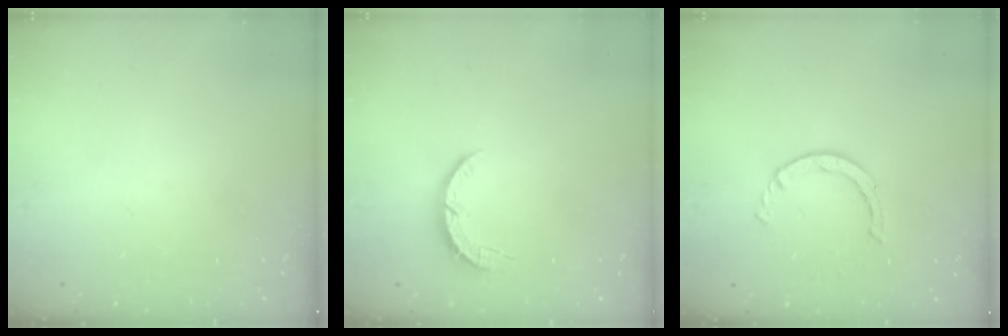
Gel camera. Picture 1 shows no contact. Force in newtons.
{"total": 3.6, "press": 3.5, "slide": 0.5}
{"total": 2.2, "press": 2.2, "slide": 0.4}